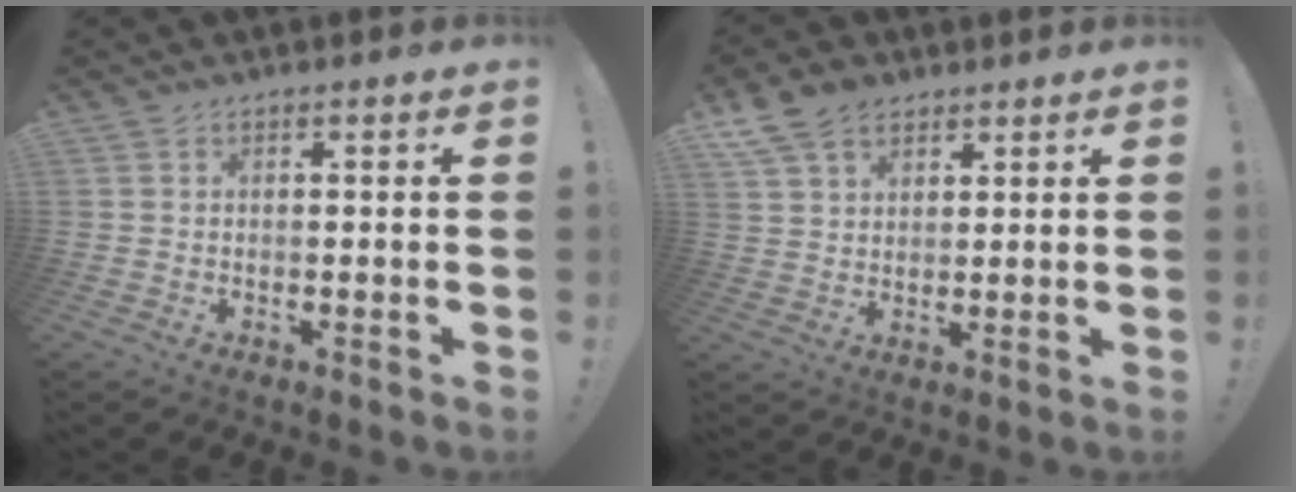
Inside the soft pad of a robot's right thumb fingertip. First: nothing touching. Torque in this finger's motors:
{"motor_torque": [-0.58, 1.00, -0.04, 0.19, 0.25]}